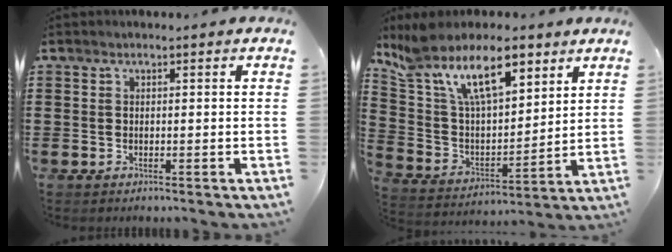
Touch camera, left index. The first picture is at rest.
{"total": 14.2, "force": [8.9, 5.4, 9.7], "torque": [-0.209, -0.023, 0.158]}